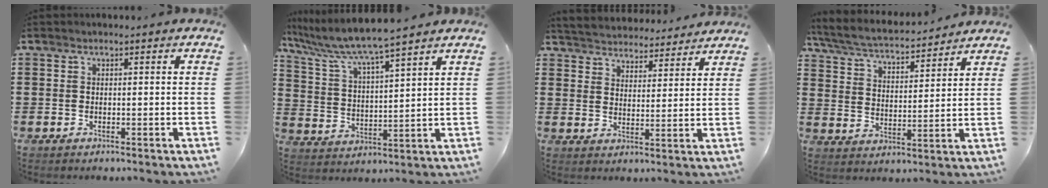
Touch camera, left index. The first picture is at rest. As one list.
[{"total": 6.4, "force": [5.8, -0.3, 2.7], "torque": [-0.080, -0.039, 0.094]}, {"total": 4.2, "force": [4.1, 0.2, -0.5], "torque": [-0.014, -0.029, 0.070]}, {"total": 4.7, "force": [4.4, 0.5, 1.6], "torque": [-0.054, -0.031, 0.070]}]